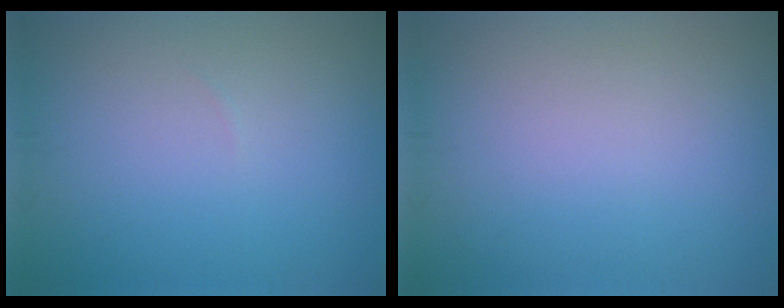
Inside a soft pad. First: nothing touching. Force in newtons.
{"total": 0.0}